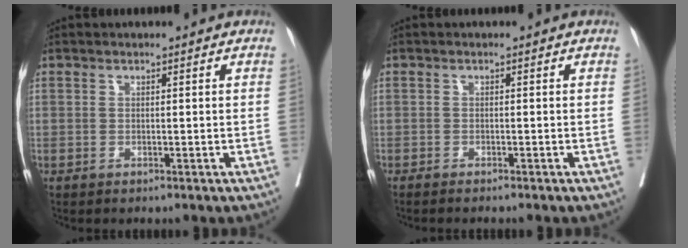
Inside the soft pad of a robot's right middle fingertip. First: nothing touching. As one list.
[{"total": 2.8, "force": [-2.5, 0.0, 1.4], "torque": [-0.020, -0.003, -0.031]}]